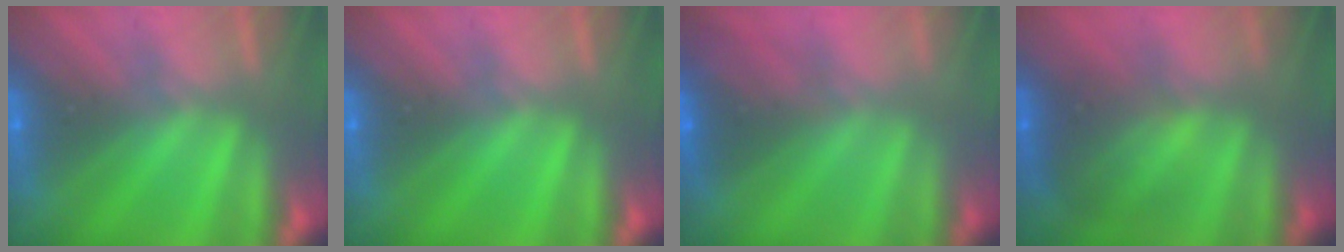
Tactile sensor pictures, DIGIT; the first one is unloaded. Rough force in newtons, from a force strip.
{"total": 0.0}
{"total": 2.9}
{"total": 2.1}